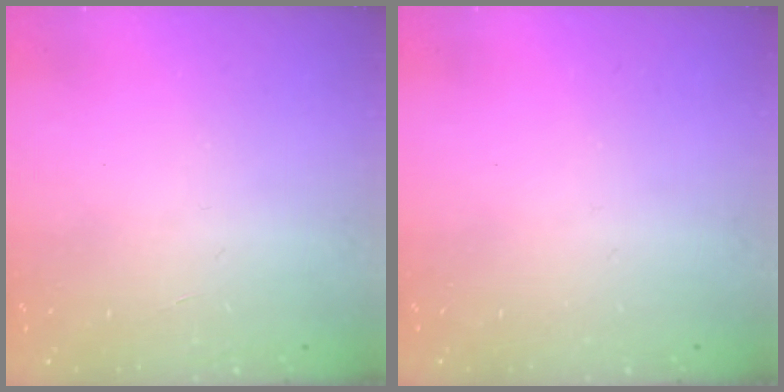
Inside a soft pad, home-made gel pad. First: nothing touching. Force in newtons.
{"total": 0.0}